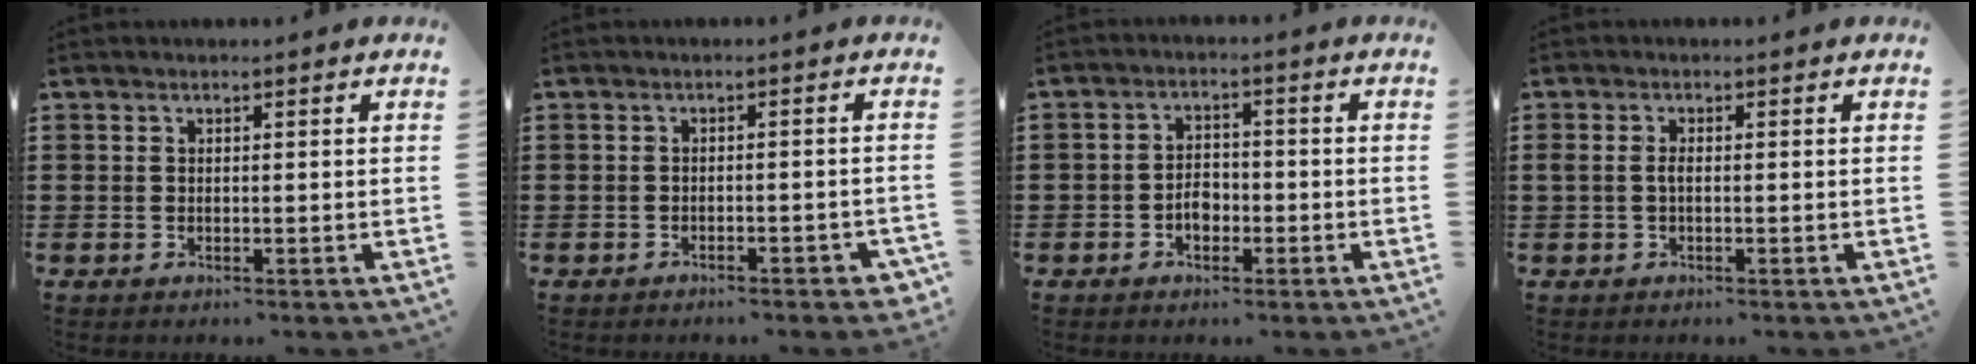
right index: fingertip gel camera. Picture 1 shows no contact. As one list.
[{"total": 1.5, "force": [-1.4, 0.3, 0.6], "torque": [-0.016, 0.000, -0.028]}, {"total": 3.2, "force": [-1.2, 2.3, 1.9], "torque": [-0.032, 0.001, -0.025]}, {"total": 1.4, "force": [-0.2, 0.5, 1.3], "torque": [-0.031, -0.003, -0.007]}]